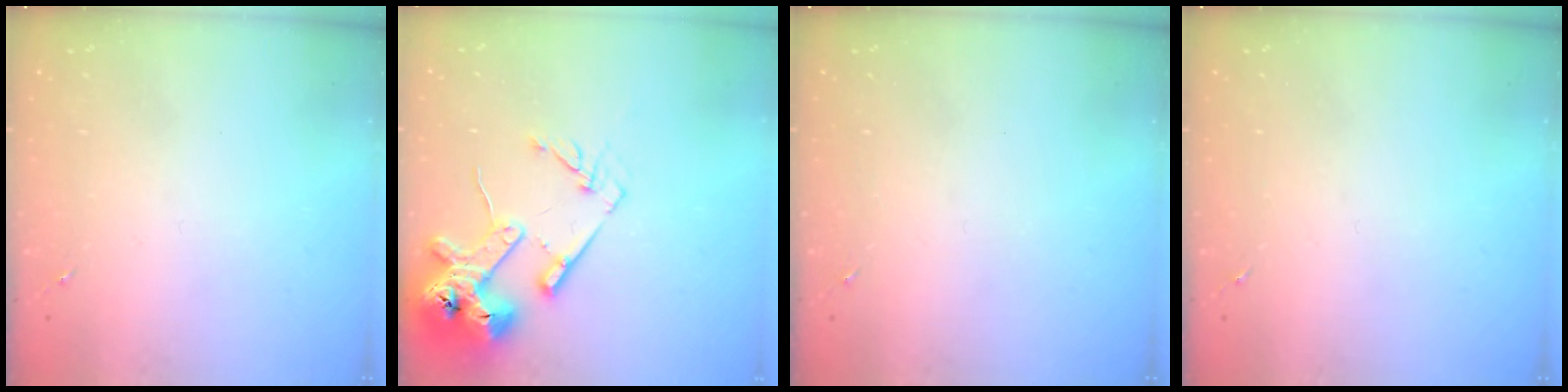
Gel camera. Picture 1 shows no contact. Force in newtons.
{"total": 16.8, "press": 16.7, "slide": 1.9}
{"total": 0.0}
{"total": 0.0}